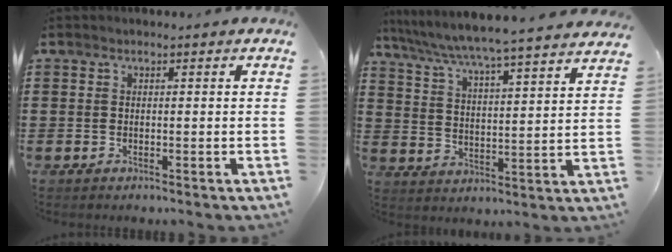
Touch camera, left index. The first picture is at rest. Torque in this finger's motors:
{"motor_torque": [2.14, 0.00, 0.80, 0.21]}